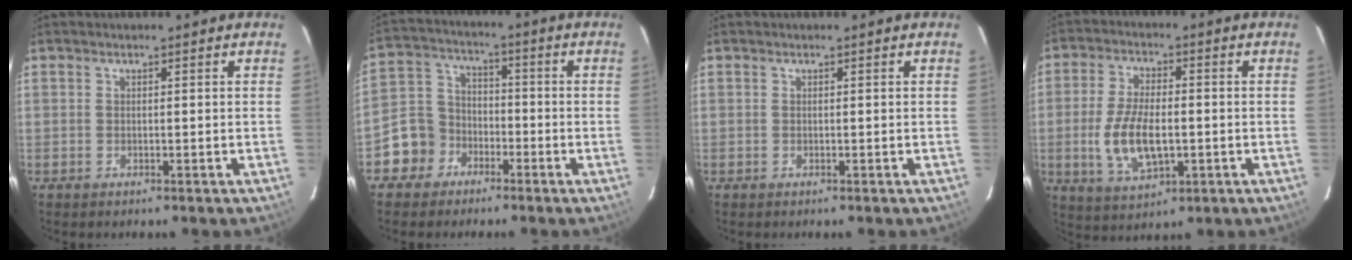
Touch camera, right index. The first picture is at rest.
{"total": 8.2, "force": [-4.5, 6.8, 0.9], "torque": [-0.031, 0.039, -0.086]}
{"total": 0.0}
{"total": 11.2, "force": [-1.9, 5.3, 9.7], "torque": [-0.198, -0.006, -0.028]}